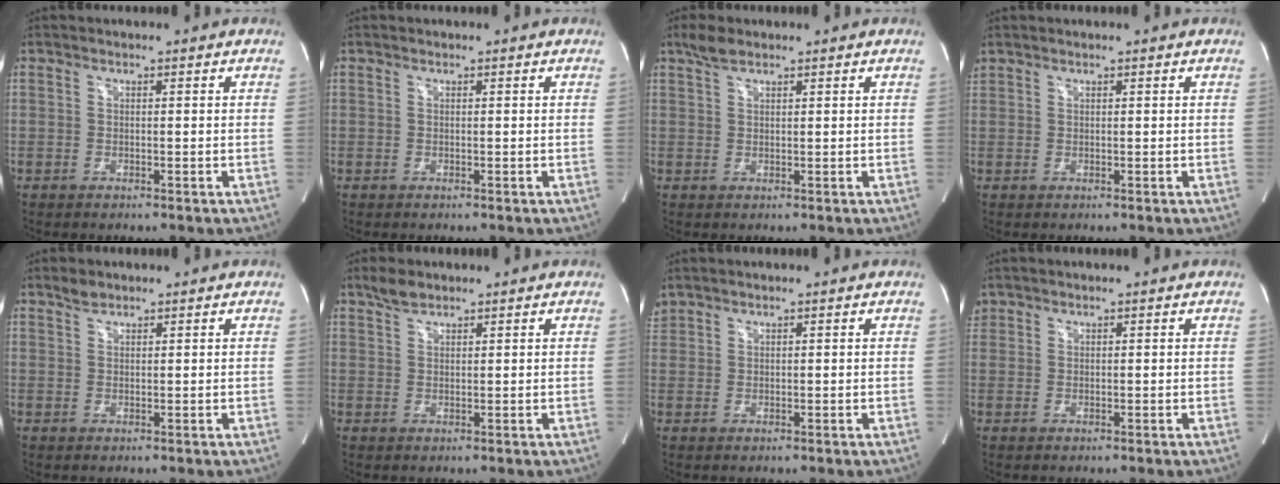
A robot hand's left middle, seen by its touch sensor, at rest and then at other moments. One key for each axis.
{"total": 0.0}
{"total": 2.5, "fx": 2.0, "fy": 0.8, "fz": 1.3, "tx": -0.034, "ty": 0.008, "tz": 0.042}
{"total": 0.5, "fx": 0.5, "fy": 0.1, "fz": 0.0, "tx": -0.011, "ty": 0.012, "tz": 0.014}
{"total": 1.5, "fx": 1.4, "fy": 0.5, "fz": 0.4, "tx": -0.012, "ty": 0.002, "tz": 0.028}
{"total": 2.4, "fx": 2.1, "fy": 0.8, "fz": 0.8, "tx": -0.025, "ty": 0.006, "tz": 0.042}
{"total": 1.8, "fx": 1.7, "fy": 0.5, "fz": 0.2, "tx": -0.014, "ty": 0.017, "tz": 0.037}
{"total": 1.1, "fx": 0.8, "fy": 0.8, "fz": 0.0, "tx": 0.005, "ty": 0.013, "tz": 0.012}